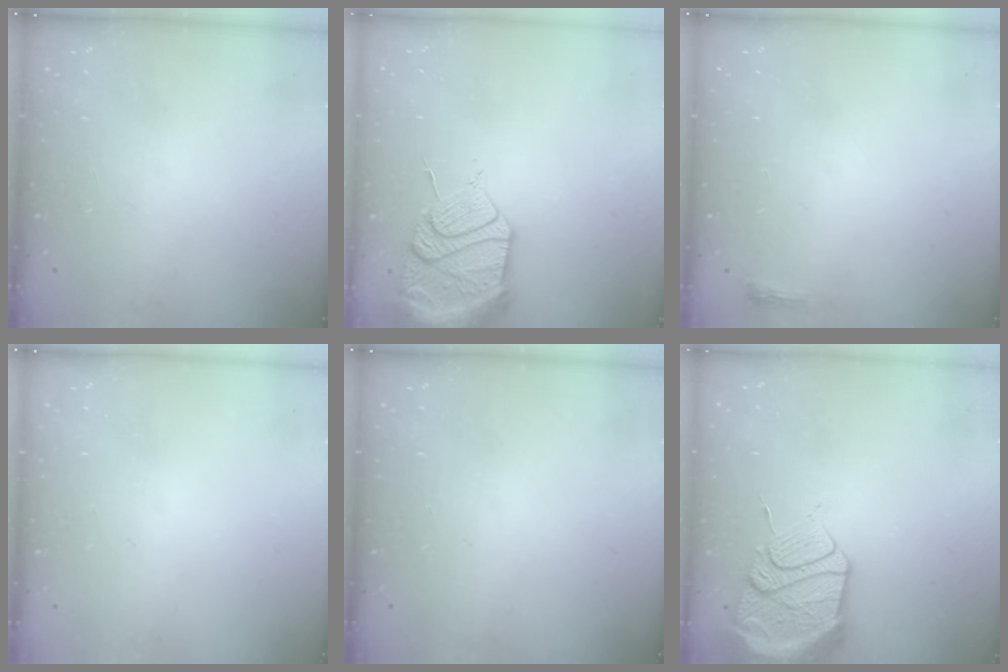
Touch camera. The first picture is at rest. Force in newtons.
{"total": 16.9, "press": 16.3, "slide": 4.2}
{"total": 2.6, "press": 2.5, "slide": 0.6}
{"total": 0.0}
{"total": 0.0}
{"total": 17.2, "press": 17.1, "slide": 1.7}